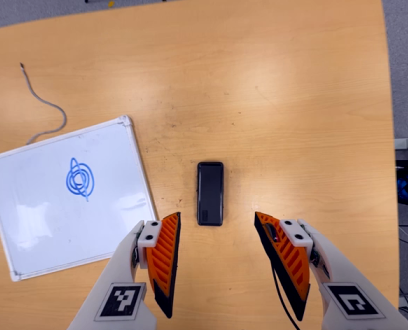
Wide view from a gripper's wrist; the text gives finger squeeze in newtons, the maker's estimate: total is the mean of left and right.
{"total": 0.0}